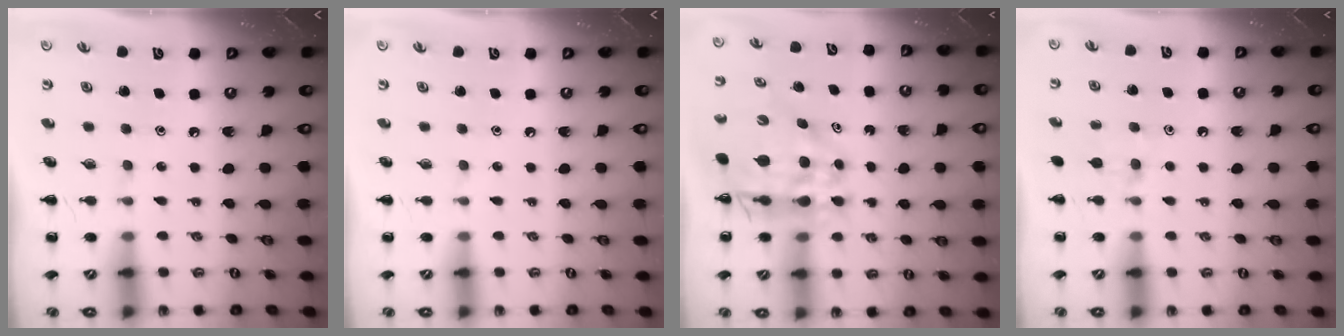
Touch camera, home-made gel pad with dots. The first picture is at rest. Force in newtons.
{"total": 0.0}
{"total": 14.7, "press": 14.1, "slide": 4.1}
{"total": 6.1, "press": 5.9, "slide": 1.8}